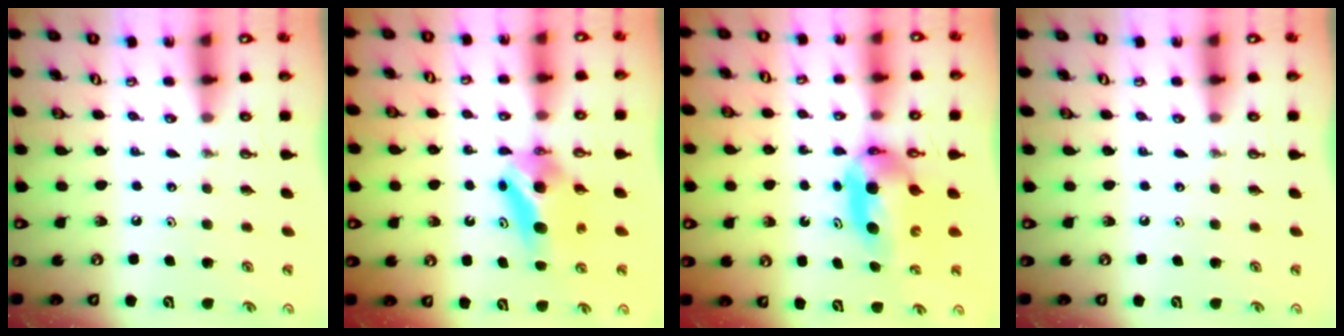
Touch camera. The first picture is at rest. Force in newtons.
{"total": 8.3, "press": 5.9, "slide": 5.9}
{"total": 6.4, "press": 6.0, "slide": 2.4}
{"total": 0.0}